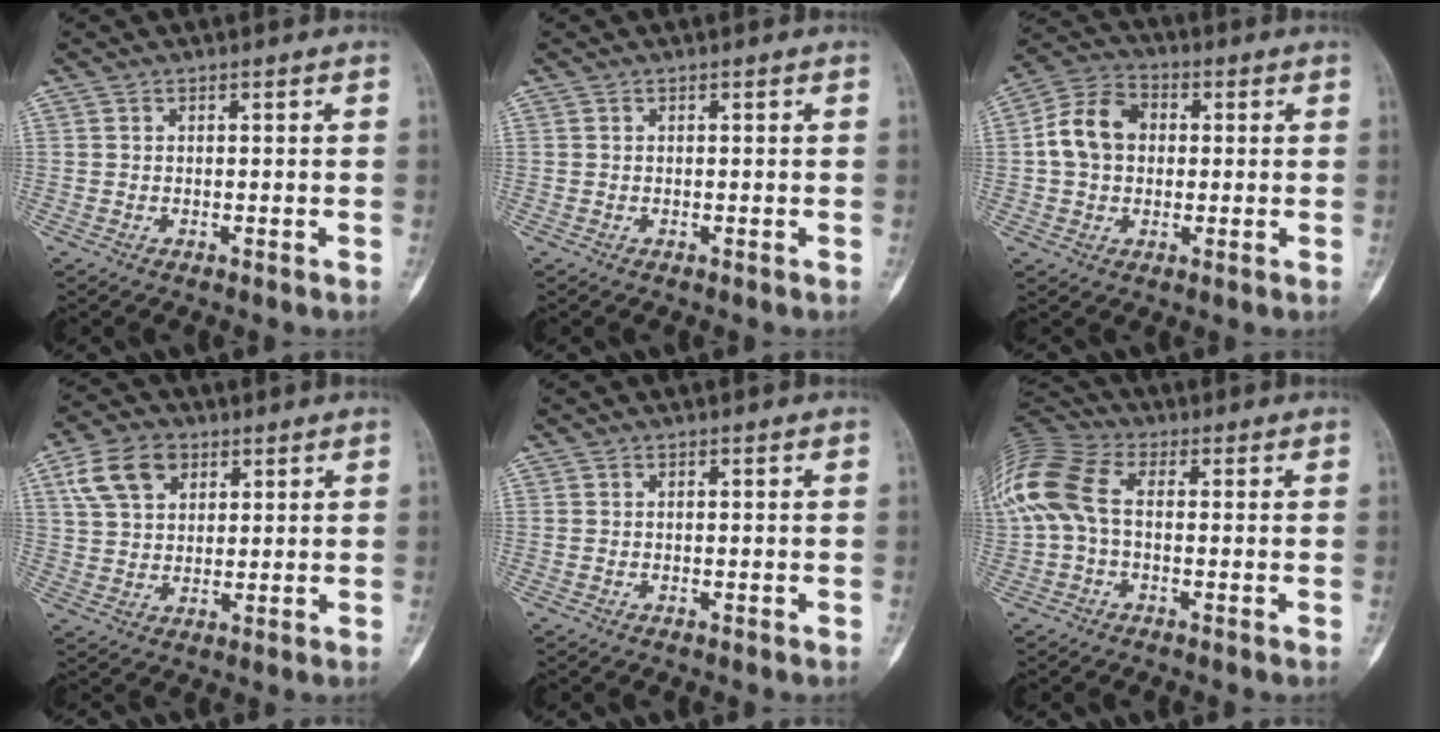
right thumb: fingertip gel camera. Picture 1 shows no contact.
{"total": 0.0}
{"total": 10.0, "force": [0.8, 7.7, 6.3], "torque": [-0.105, 0.027, 0.005]}
{"total": 9.6, "force": [4.3, 6.5, 5.6], "torque": [-0.085, -0.002, 0.080]}
{"total": 0.0}
{"total": 14.0, "force": [0.7, 8.6, 11.1], "torque": [-0.266, 0.030, 0.005]}